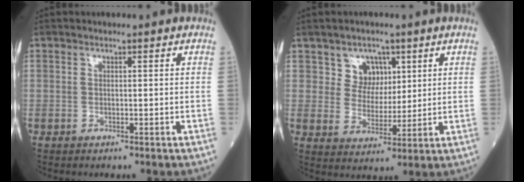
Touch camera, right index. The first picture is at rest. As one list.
[{"total": 5.2, "force": [2.6, 4.2, 1.4], "torque": [-0.020, 0.006, 0.049]}]